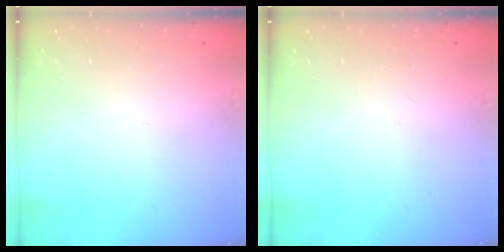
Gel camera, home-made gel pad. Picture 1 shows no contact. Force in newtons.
{"total": 0.0}